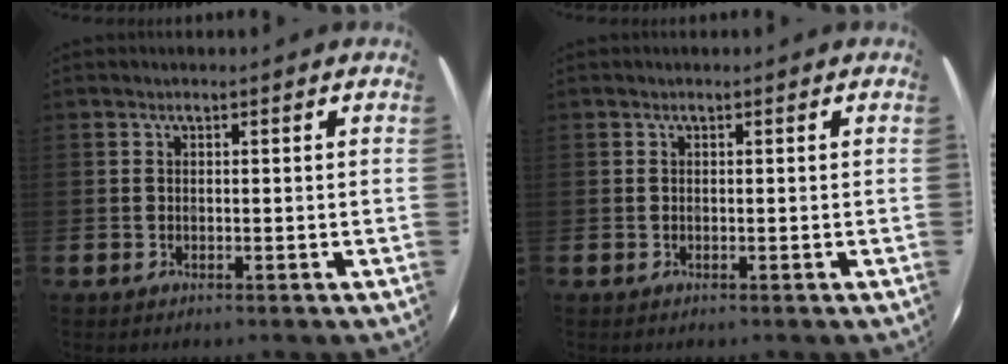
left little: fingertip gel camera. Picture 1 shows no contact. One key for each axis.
{"total": 0.0}